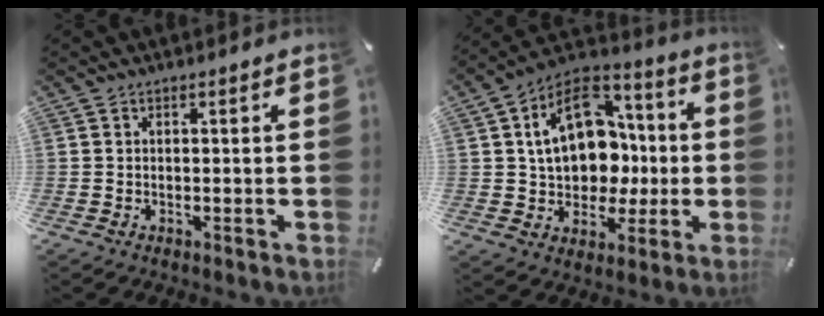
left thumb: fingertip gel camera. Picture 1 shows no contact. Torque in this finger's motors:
{"motor_torque": [2.50, 2.50, 0.41, -0.06, 0.57]}